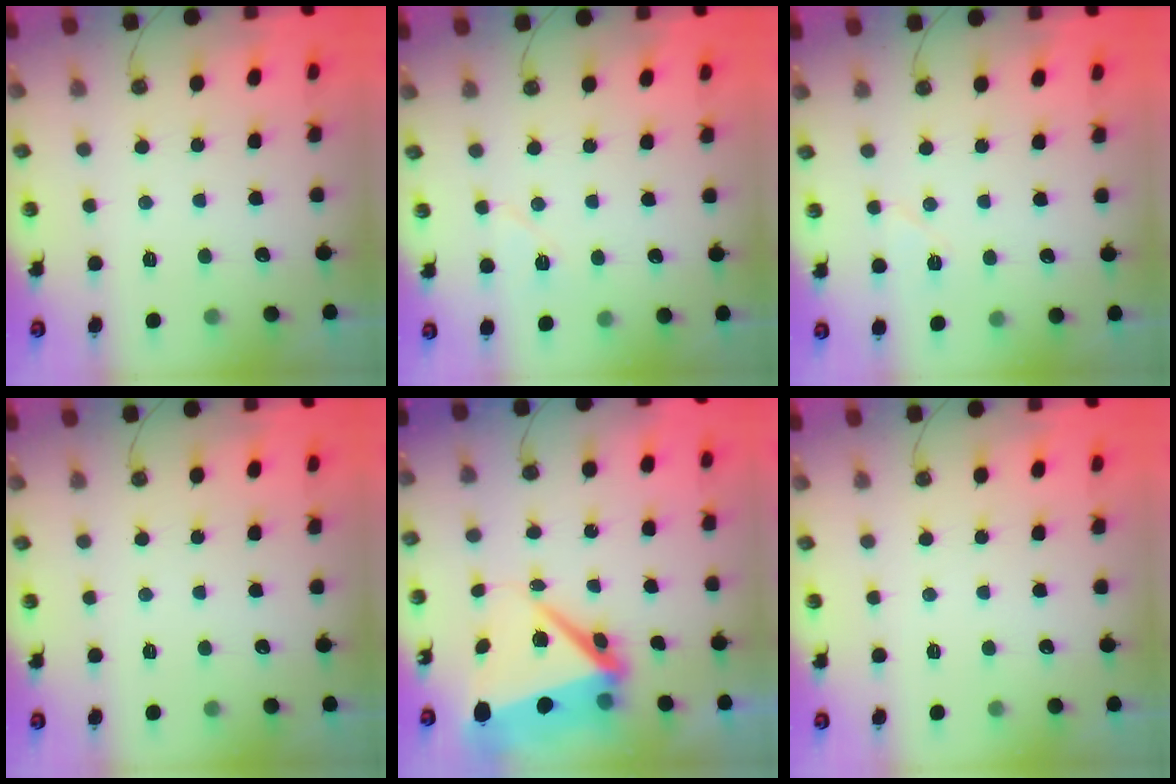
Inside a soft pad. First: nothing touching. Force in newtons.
{"total": 6.8, "press": 5.3, "slide": 4.3}
{"total": 5.9, "press": 5.6, "slide": 2.0}
{"total": 0.0}
{"total": 10.8, "press": 10.7, "slide": 1.2}
{"total": 0.0}